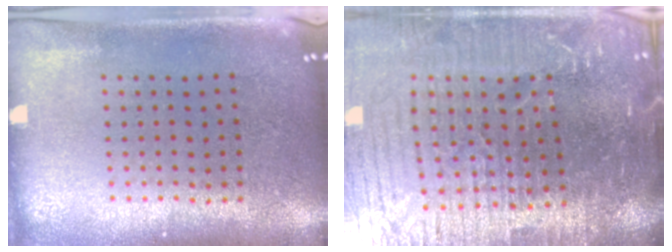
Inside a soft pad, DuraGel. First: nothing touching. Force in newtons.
{"total": 6.9, "press": 6.0, "slide": 3.5}